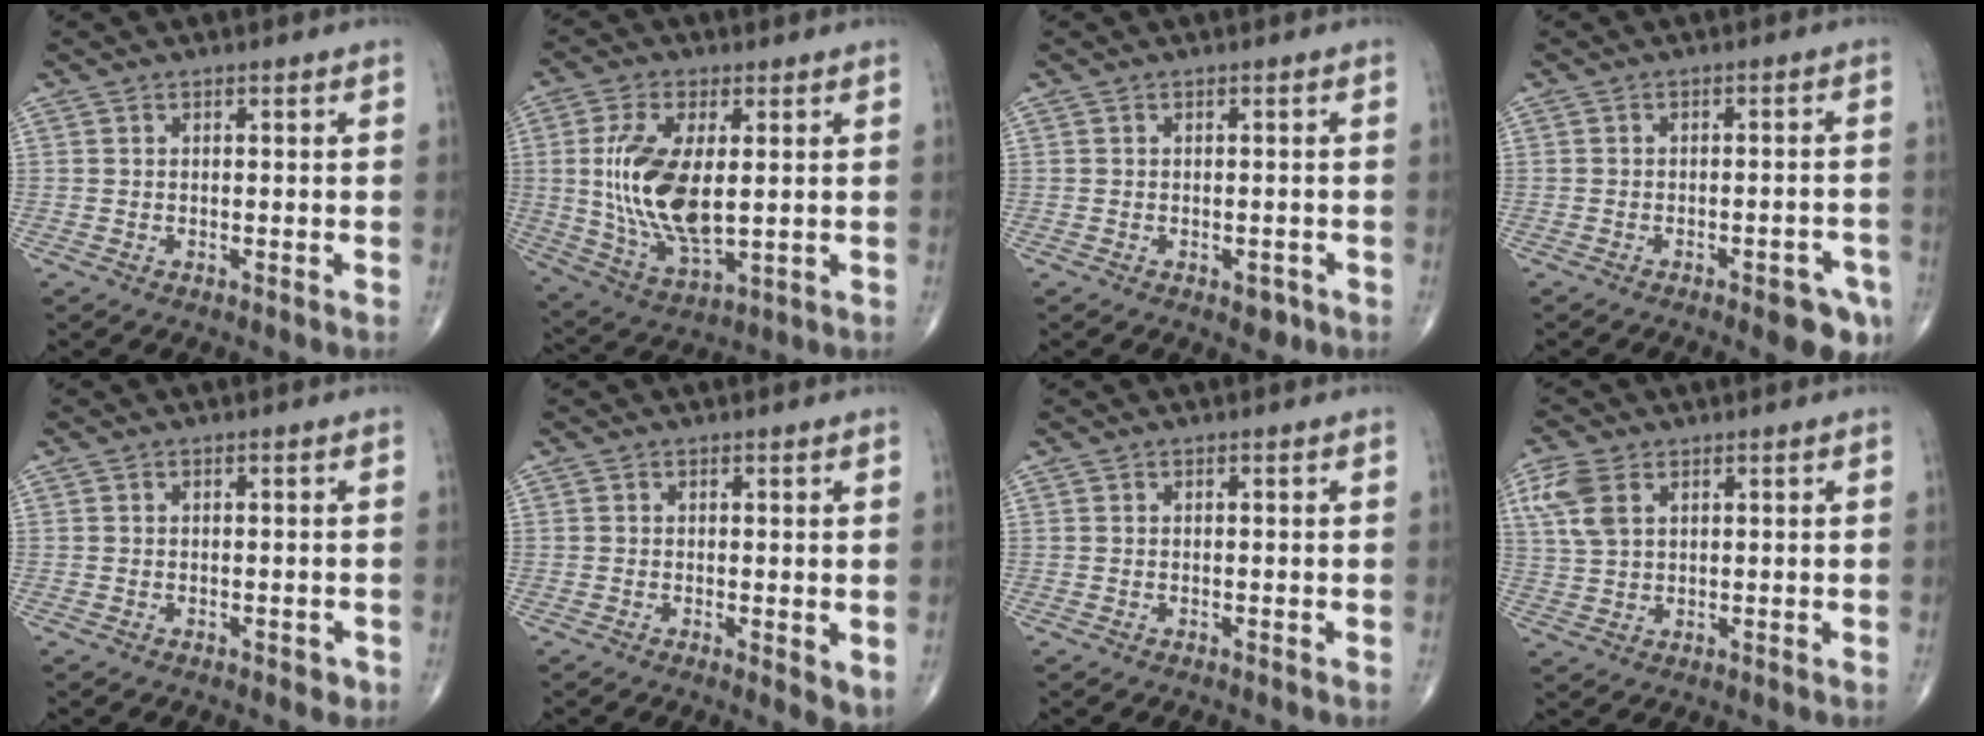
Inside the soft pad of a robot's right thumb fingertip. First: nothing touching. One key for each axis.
{"total": 15.6, "fx": 1.4, "fy": 7.3, "fz": 13.8, "tx": -0.277, "ty": -0.019, "tz": 0.038}
{"total": 2.1, "fx": -1.0, "fy": 1.3, "fz": 1.3, "tx": -0.006, "ty": 0.002, "tz": -0.010}
{"total": 7.2, "fx": -3.9, "fy": 2.4, "fz": 5.5, "tx": -0.055, "ty": 0.018, "tz": -0.044}
{"total": 1.3, "fx": -0.6, "fy": 0.9, "fz": 0.8, "tx": -0.005, "ty": 0.000, "tz": -0.007}
{"total": 3.3, "fx": -0.1, "fy": 1.2, "fz": 3.1, "tx": -0.043, "ty": -0.012, "tz": -0.004}
{"total": 0.0}
{"total": 7.0, "fx": 2.9, "fy": 4.1, "fz": 4.8, "tx": -0.114, "ty": 0.002, "tz": 0.062}